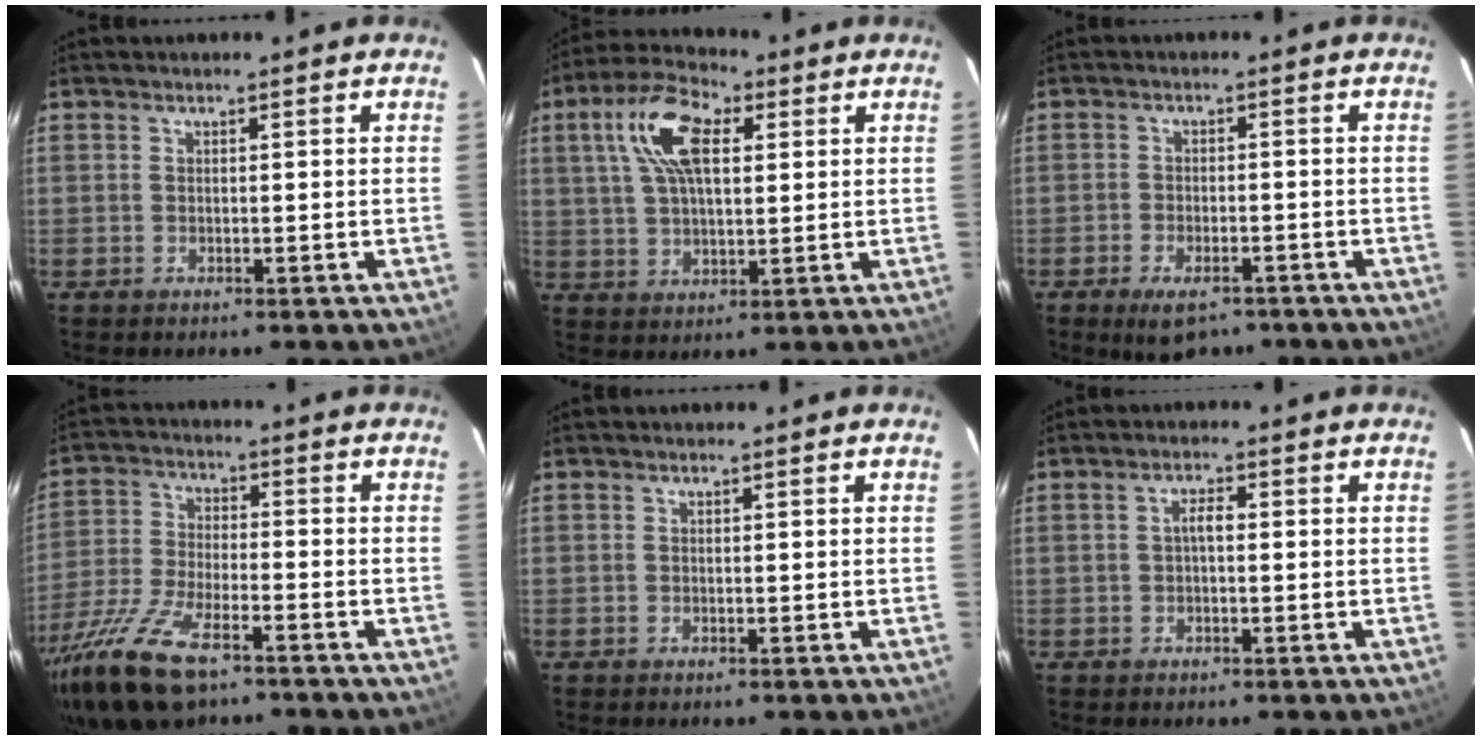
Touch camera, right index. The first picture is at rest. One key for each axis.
{"total": 12.4, "fx": 4.2, "fy": 5.9, "fz": 10.1, "tx": -0.196, "ty": 0.029, "tz": 0.075}
{"total": 7.3, "fx": -5.1, "fy": 3.4, "fz": 4.0, "tx": -0.086, "ty": -0.008, "tz": -0.077}
{"total": 16.1, "fx": -10.7, "fy": 5.9, "fz": 10.5, "tx": -0.239, "ty": -0.037, "tz": -0.207}
{"total": 0.0}
{"total": 2.0, "fx": -0.1, "fy": 0.8, "fz": 1.8, "tx": -0.035, "ty": 0.009, "tz": -0.001}